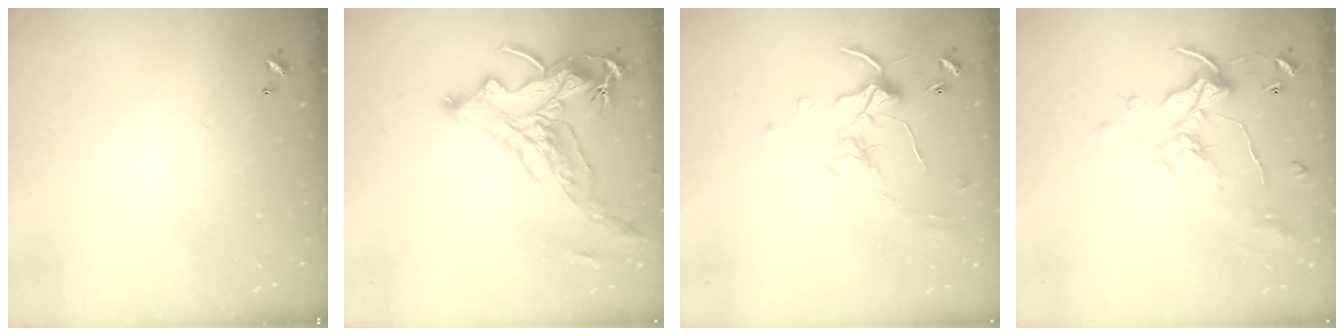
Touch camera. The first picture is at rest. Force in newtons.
{"total": 2.9, "press": 2.5, "slide": 1.3}
{"total": 0.7, "press": 0.6, "slide": 0.4}
{"total": 1.1, "press": 0.8, "slide": 0.9}